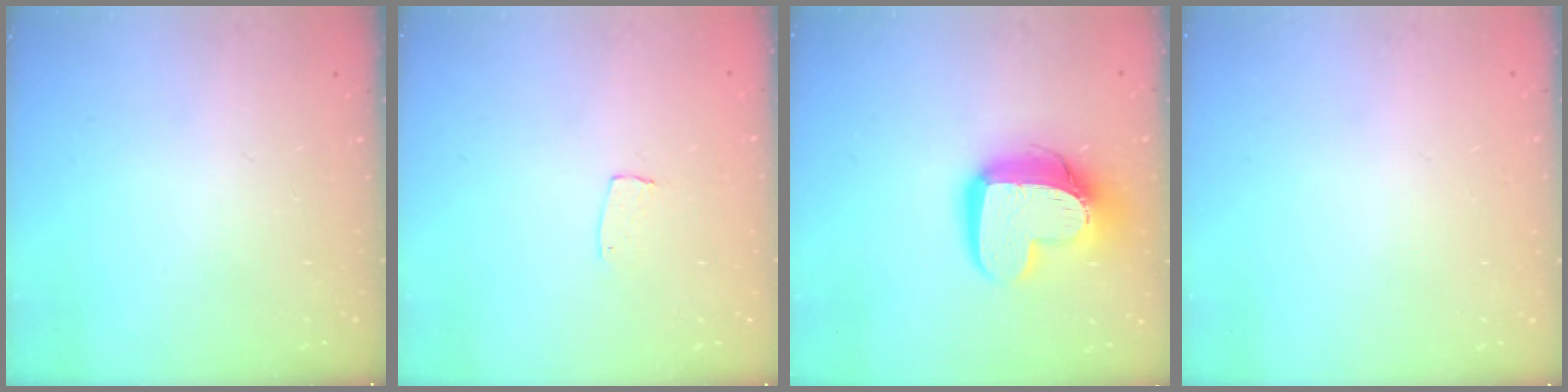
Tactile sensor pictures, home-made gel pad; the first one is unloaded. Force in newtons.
{"total": 4.3, "press": 4.3, "slide": 0.2}
{"total": 14.9, "press": 14.8, "slide": 1.4}
{"total": 0.0}